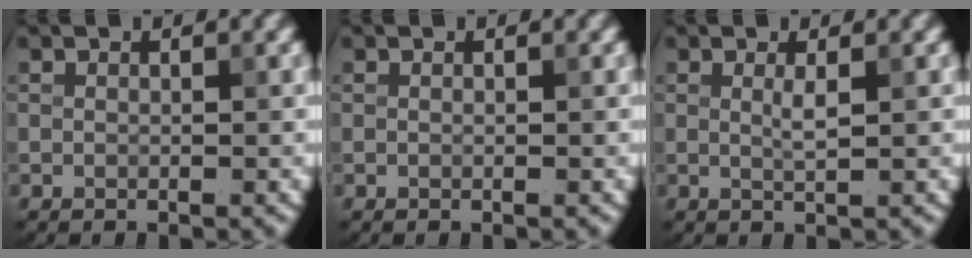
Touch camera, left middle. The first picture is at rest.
{"total": 0.0}
{"total": 1.2, "force": [0.3, 0.2, 1.1], "torque": [-0.021, 0.000, 0.003]}